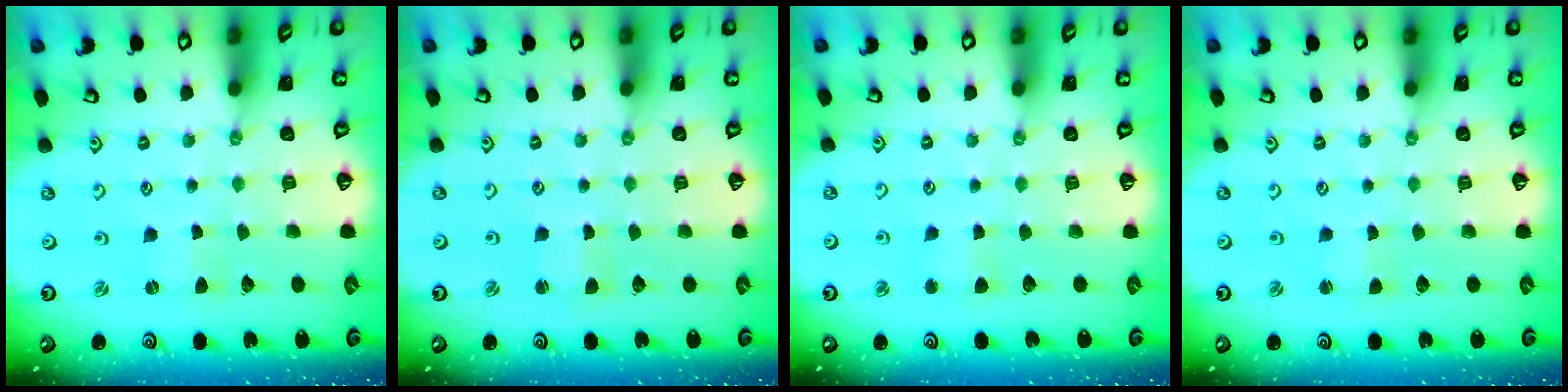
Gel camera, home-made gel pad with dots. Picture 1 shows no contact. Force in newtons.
{"total": 1.2, "press": 1.1, "slide": 0.3}
{"total": 3.1, "press": 3.1, "slide": 0.3}
{"total": 1.4, "press": 1.3, "slide": 0.2}